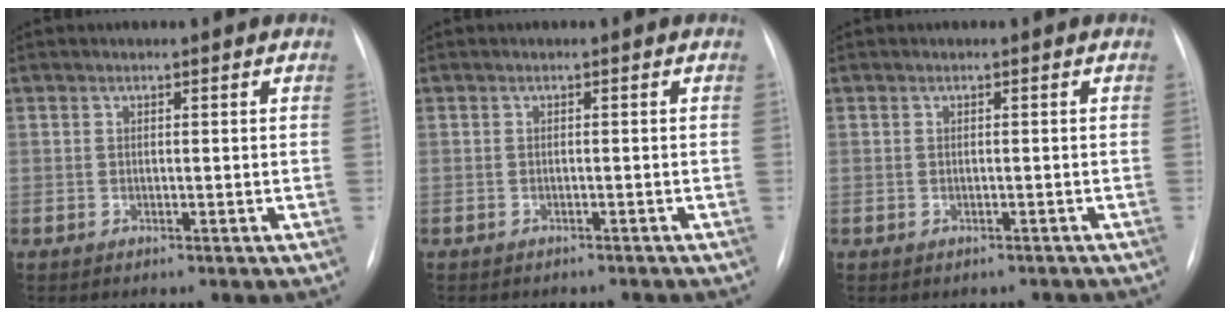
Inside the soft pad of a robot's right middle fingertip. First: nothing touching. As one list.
[{"total": 3.6, "force": [-3.2, 1.3, 1.1], "torque": [-0.014, -0.003, -0.034]}, {"total": 1.7, "force": [-1.4, 0.9, 0.4], "torque": [-0.004, 0.004, -0.014]}]